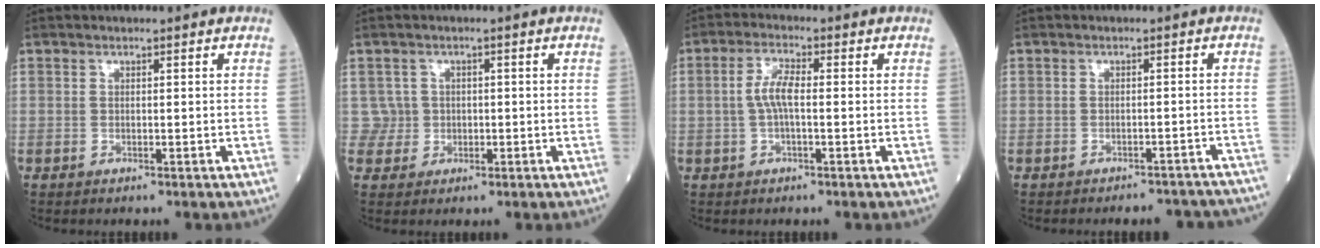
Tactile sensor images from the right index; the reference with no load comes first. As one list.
[{"total": 2.7, "force": [0.2, 2.7, -0.4], "torque": [0.017, 0.006, 0.002]}, {"total": 4.3, "force": [-0.1, 1.1, 4.1], "torque": [-0.091, 0.009, -0.003]}, {"total": 8.2, "force": [-7.7, 2.3, 1.5], "torque": [-0.002, 0.011, -0.078]}]